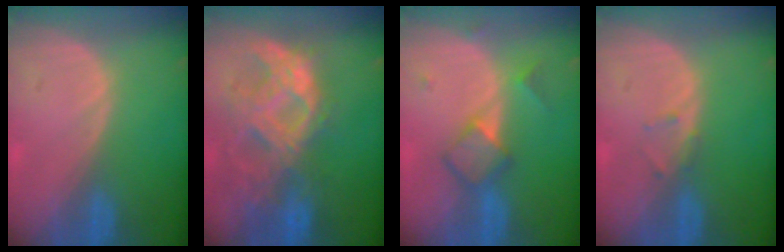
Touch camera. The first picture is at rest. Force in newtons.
{"total": 10.6, "press": 9.2, "slide": 5.3}
{"total": 4.9, "press": 4.8, "slide": 0.9}
{"total": 1.1, "press": 1.0, "slide": 0.2}